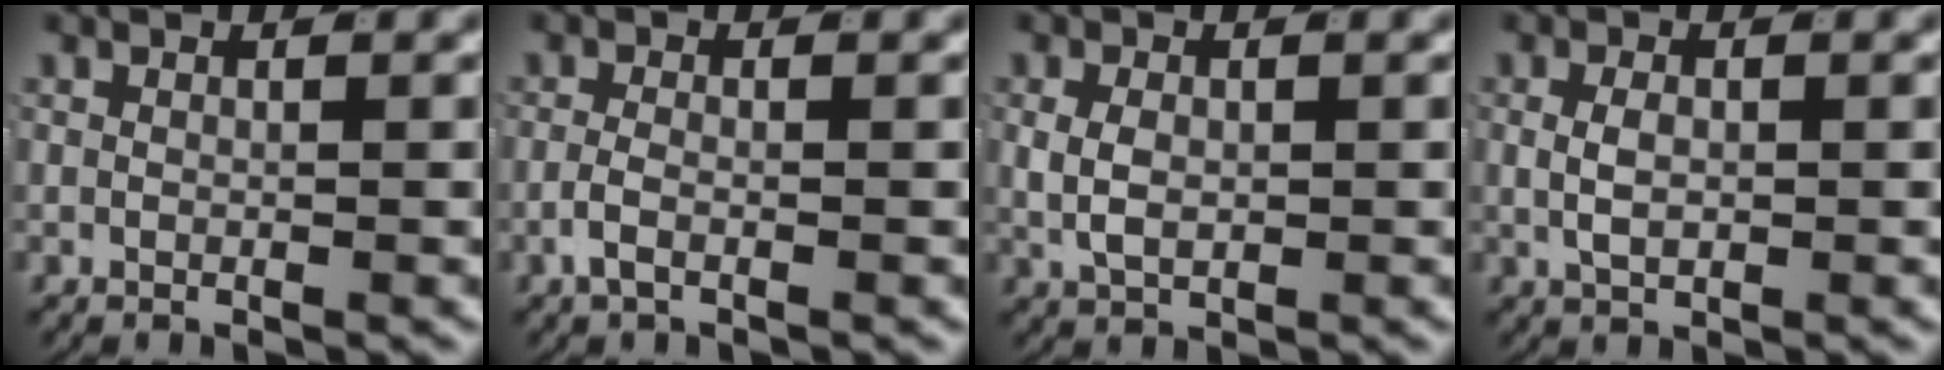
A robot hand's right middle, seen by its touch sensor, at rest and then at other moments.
{"total": 1.5, "force": [-0.9, 0.3, 1.2], "torque": [-0.033, -0.007, -0.017]}
{"total": 2.6, "force": [0.1, 1.7, 1.9], "torque": [-0.042, -0.005, 0.010]}
{"total": 1.9, "force": [-0.1, 1.0, 1.6], "torque": [-0.030, -0.003, 0.006]}